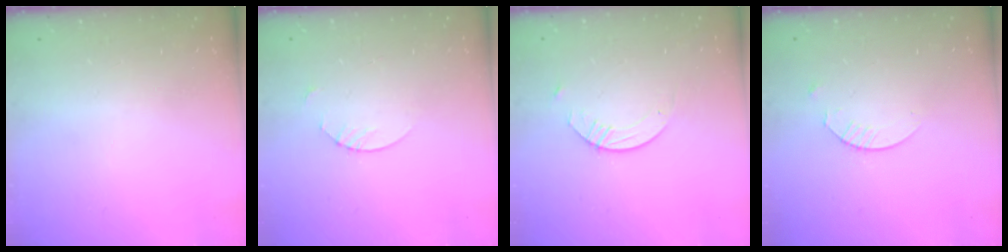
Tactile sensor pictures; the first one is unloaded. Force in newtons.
{"total": 1.8, "press": 1.8, "slide": 0.2}
{"total": 4.9, "press": 4.8, "slide": 0.5}
{"total": 2.4, "press": 2.4, "slide": 0.3}